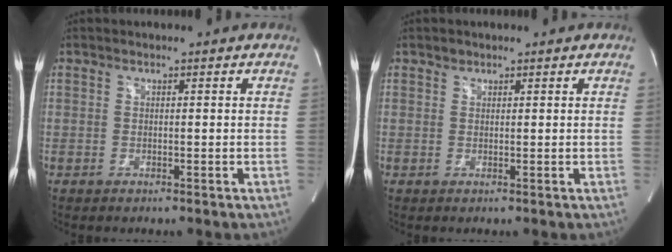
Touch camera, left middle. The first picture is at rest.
{"total": 0.7, "force": [0.5, 0.5, 0.0], "torque": [0.004, -0.001, 0.007]}